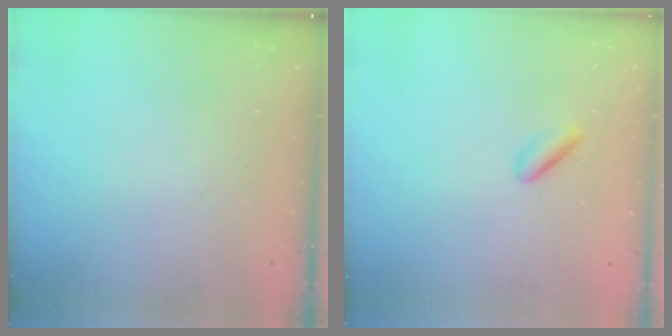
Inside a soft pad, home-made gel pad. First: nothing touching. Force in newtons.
{"total": 1.8, "press": 1.7, "slide": 0.6}